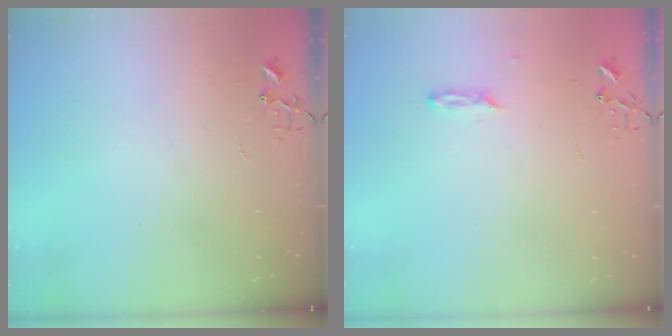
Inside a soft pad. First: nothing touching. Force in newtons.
{"total": 2.3, "press": 2.2, "slide": 0.4}